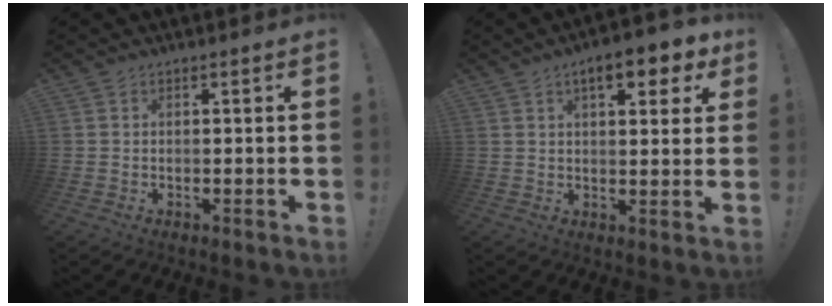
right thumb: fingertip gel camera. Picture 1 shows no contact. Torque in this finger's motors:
{"motor_torque": [0.25, 0.45, 0.91, 0.32, 0.02]}